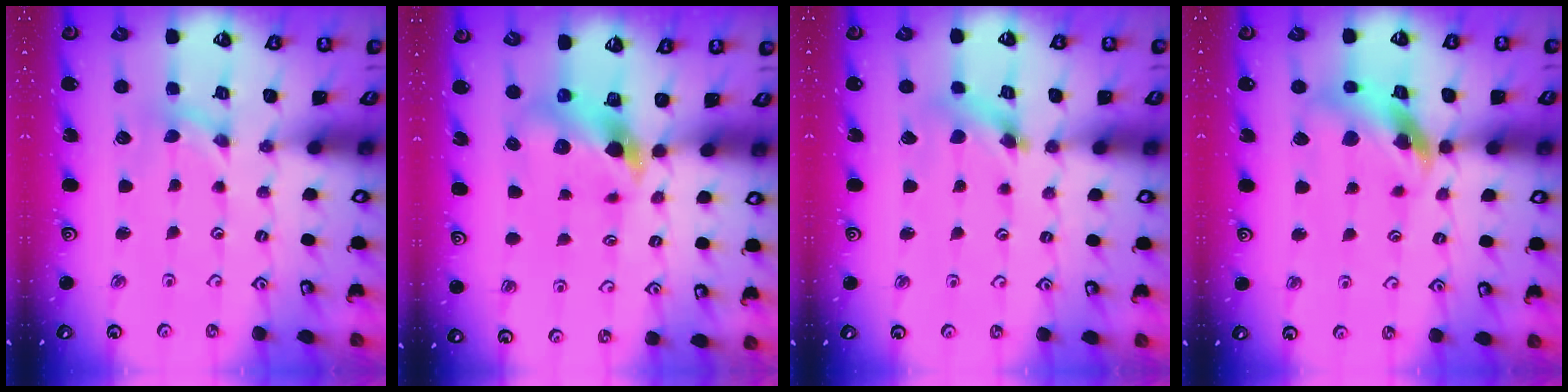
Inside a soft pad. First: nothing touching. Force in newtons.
{"total": 5.9, "press": 5.9, "slide": 0.9}
{"total": 4.2, "press": 4.2, "slide": 0.3}
{"total": 13.8, "press": 13.7, "slide": 1.6}